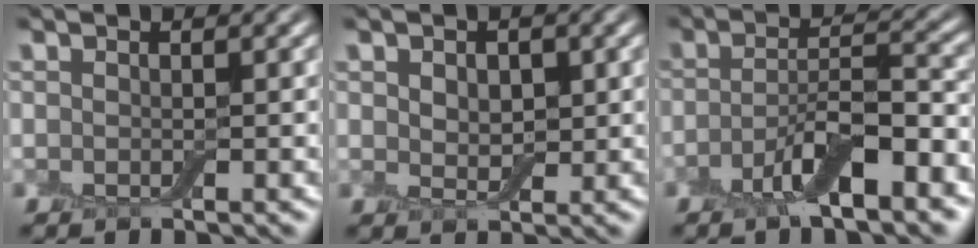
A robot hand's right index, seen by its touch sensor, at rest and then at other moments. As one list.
[{"total": 2.3, "force": [0.6, 1.6, 1.5], "torque": [-0.027, -0.001, 0.010]}, {"total": 5.8, "force": [-3.0, 1.5, 4.7], "torque": [-0.086, 0.005, -0.056]}]